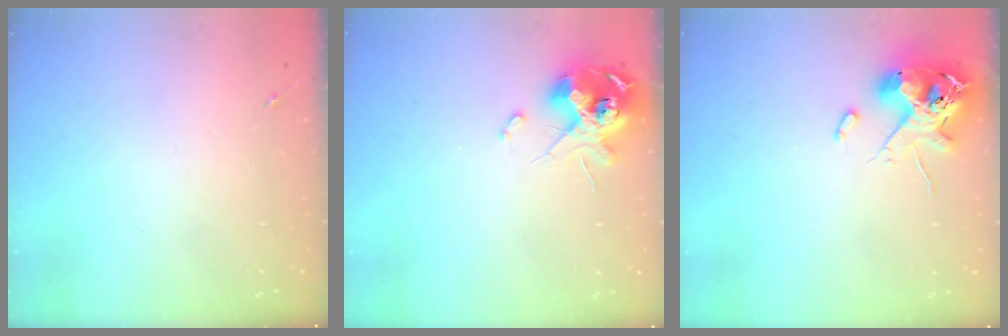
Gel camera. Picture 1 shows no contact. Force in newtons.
{"total": 13.2, "press": 13.1, "slide": 1.8}
{"total": 12.5, "press": 12.3, "slide": 2.0}